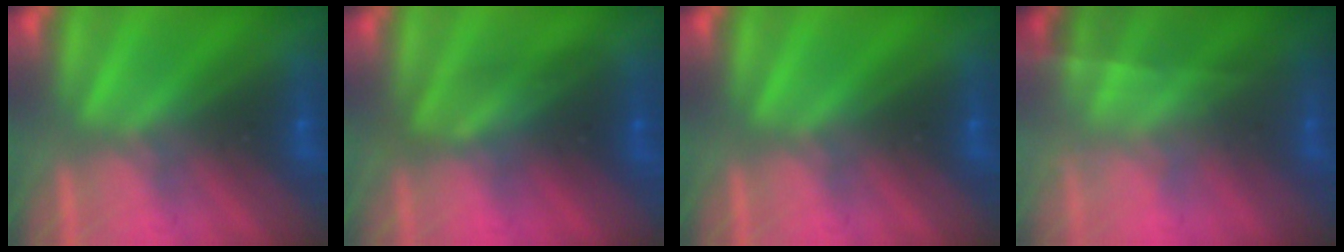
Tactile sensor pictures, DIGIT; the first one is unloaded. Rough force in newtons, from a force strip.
{"total": 2.3}
{"total": 0.0}
{"total": 1.8}